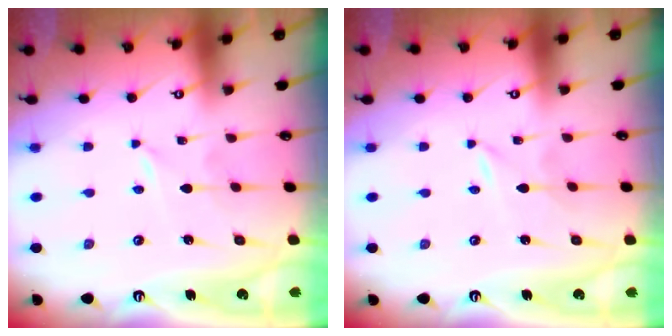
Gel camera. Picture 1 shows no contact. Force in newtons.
{"total": 0.0}